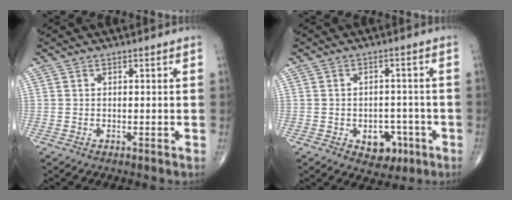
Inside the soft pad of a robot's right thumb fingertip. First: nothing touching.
{"total": 6.7, "force": [-2.6, 4.7, 3.9], "torque": [-0.021, 0.020, -0.027]}